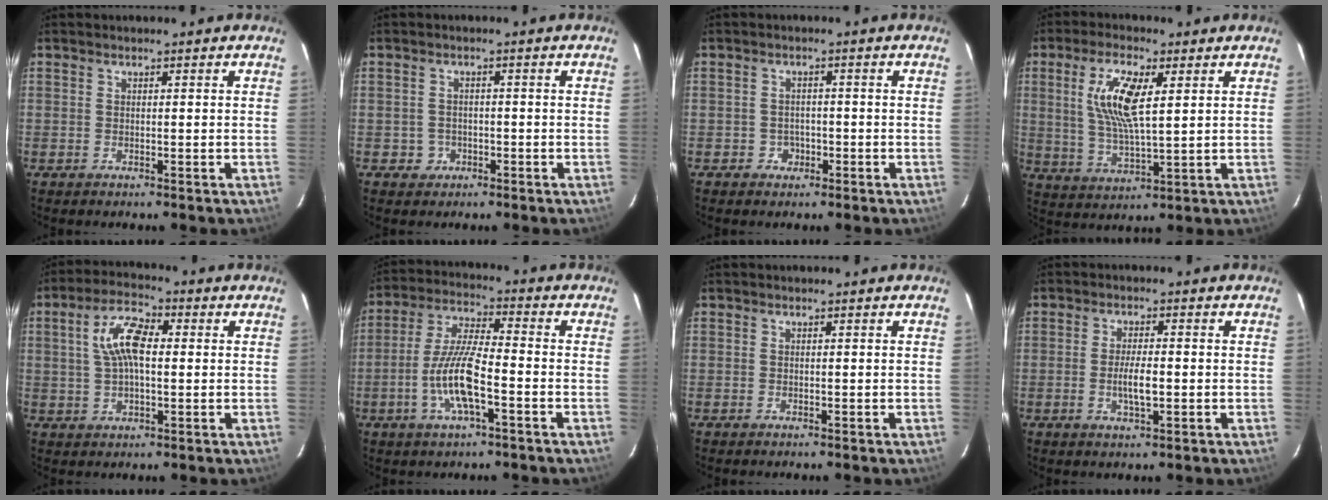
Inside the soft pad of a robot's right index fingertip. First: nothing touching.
{"total": 2.7, "force": [-1.1, 2.5, 0.2], "torque": [-0.008, 0.006, -0.015]}
{"total": 2.7, "force": [-1.2, 2.4, 0.2], "torque": [-0.006, 0.008, -0.017]}
{"total": 10.3, "force": [3.0, 3.1, 9.4], "torque": [-0.187, 0.004, 0.061]}
{"total": 8.7, "force": [1.3, 4.1, 7.6], "torque": [-0.150, 0.021, 0.025]}
{"total": 10.9, "force": [-3.8, 2.2, 9.9], "torque": [-0.208, -0.001, -0.074]}
{"total": 0.0}
{"total": 4.4, "force": [-0.8, 1.2, 4.1], "torque": [-0.079, -0.004, -0.013]}